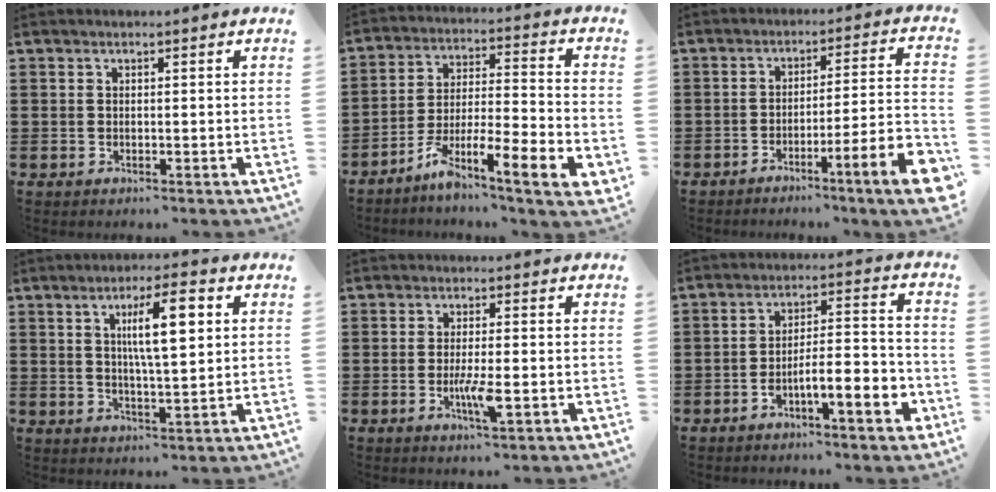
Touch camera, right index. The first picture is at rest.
{"total": 9.0, "force": [-6.0, 1.5, 6.6], "torque": [-0.120, -0.003, -0.115]}
{"total": 8.6, "force": [-5.7, 0.1, 6.4], "torque": [-0.097, -0.003, -0.107]}
{"total": 8.3, "force": [2.5, 1.9, 7.7], "torque": [-0.139, 0.002, 0.036]}
{"total": 4.4, "force": [-1.3, 0.6, 4.2], "torque": [-0.076, -0.007, -0.024]}
{"total": 7.7, "force": [-4.1, 1.7, 6.3], "torque": [-0.094, -0.001, -0.073]}